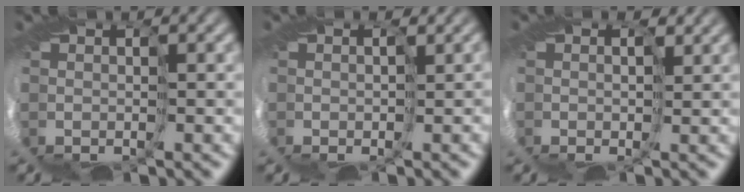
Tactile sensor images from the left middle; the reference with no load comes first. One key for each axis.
{"total": 1.3, "fx": -0.6, "fy": 0.5, "fz": 1.0, "tx": -0.019, "ty": -0.005, "tz": -0.005}
{"total": 1.3, "fx": 0.9, "fy": 0.6, "fz": 0.8, "tx": -0.024, "ty": 0.009, "tz": 0.006}